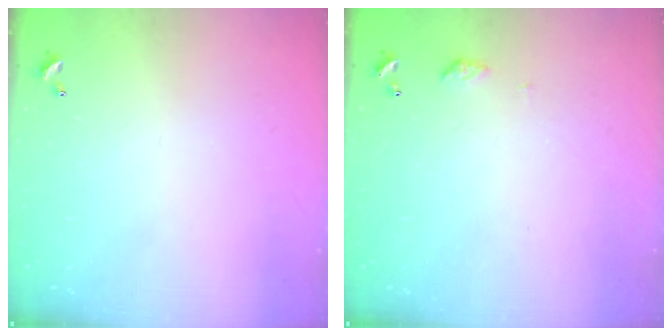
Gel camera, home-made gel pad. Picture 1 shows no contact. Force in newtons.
{"total": 4.6, "press": 4.5, "slide": 0.6}